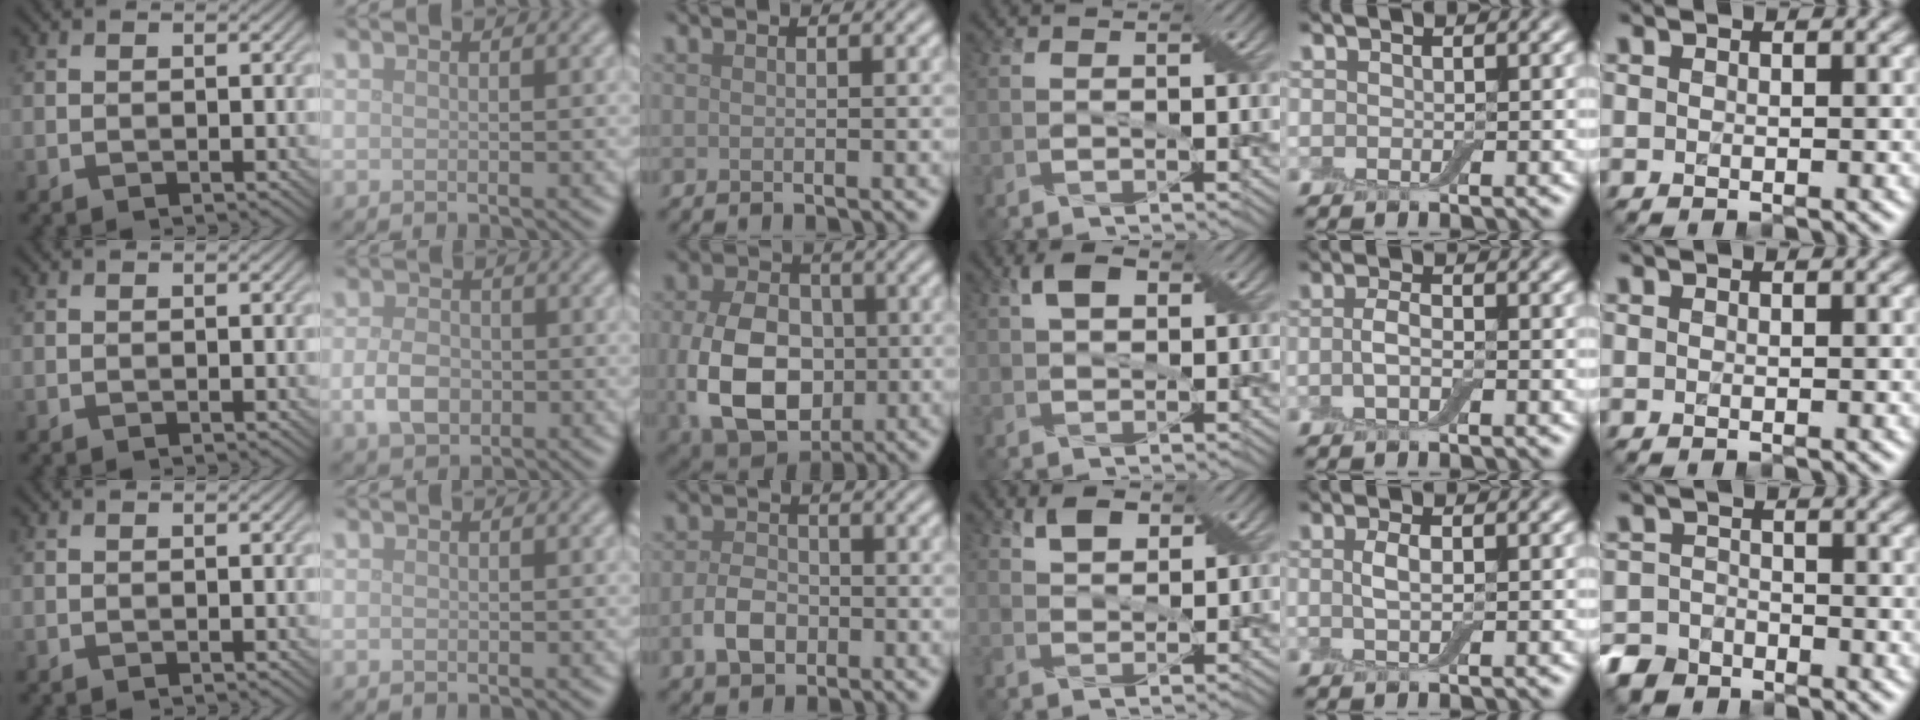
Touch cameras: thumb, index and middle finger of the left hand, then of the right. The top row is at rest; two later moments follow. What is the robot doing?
{"motion": "fold", "object": "apron"}